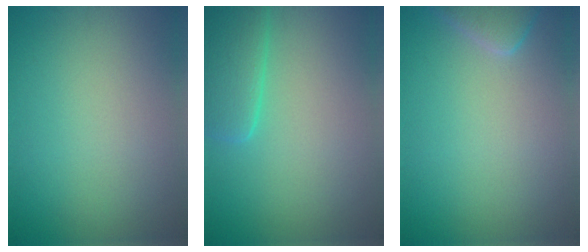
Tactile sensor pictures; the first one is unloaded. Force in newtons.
{"total": 4.2, "press": 4.1, "slide": 0.4}
{"total": 2.4, "press": 2.4, "slide": 0.3}